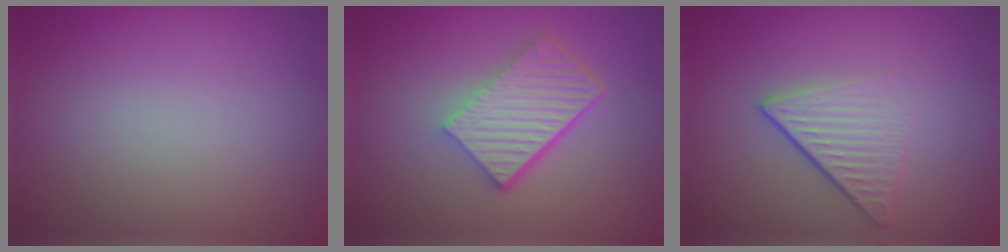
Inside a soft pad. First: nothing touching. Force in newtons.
{"total": 6.1, "press": 4.2, "slide": 4.4}
{"total": 4.7, "press": 3.0, "slide": 3.6}